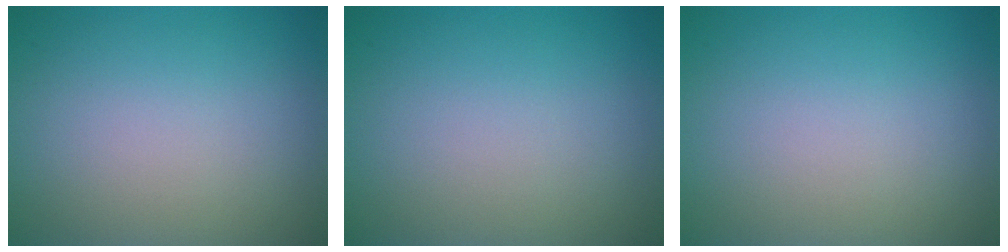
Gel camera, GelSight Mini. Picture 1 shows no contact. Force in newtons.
{"total": 0.0}
{"total": 0.0}